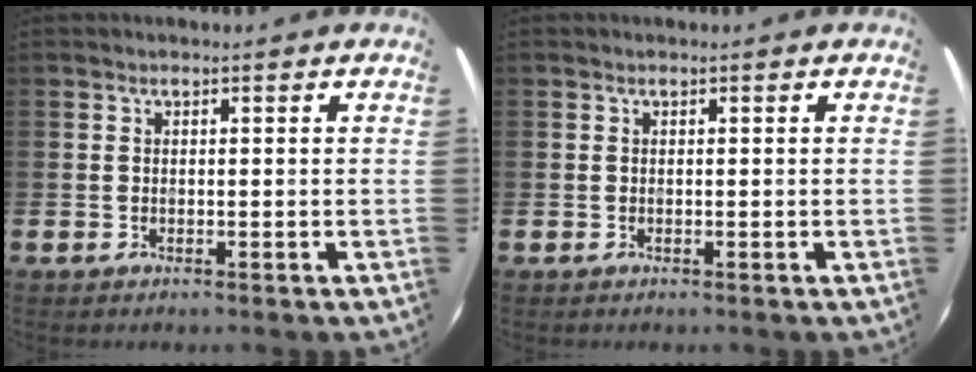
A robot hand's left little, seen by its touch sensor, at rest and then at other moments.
{"total": 0.0}